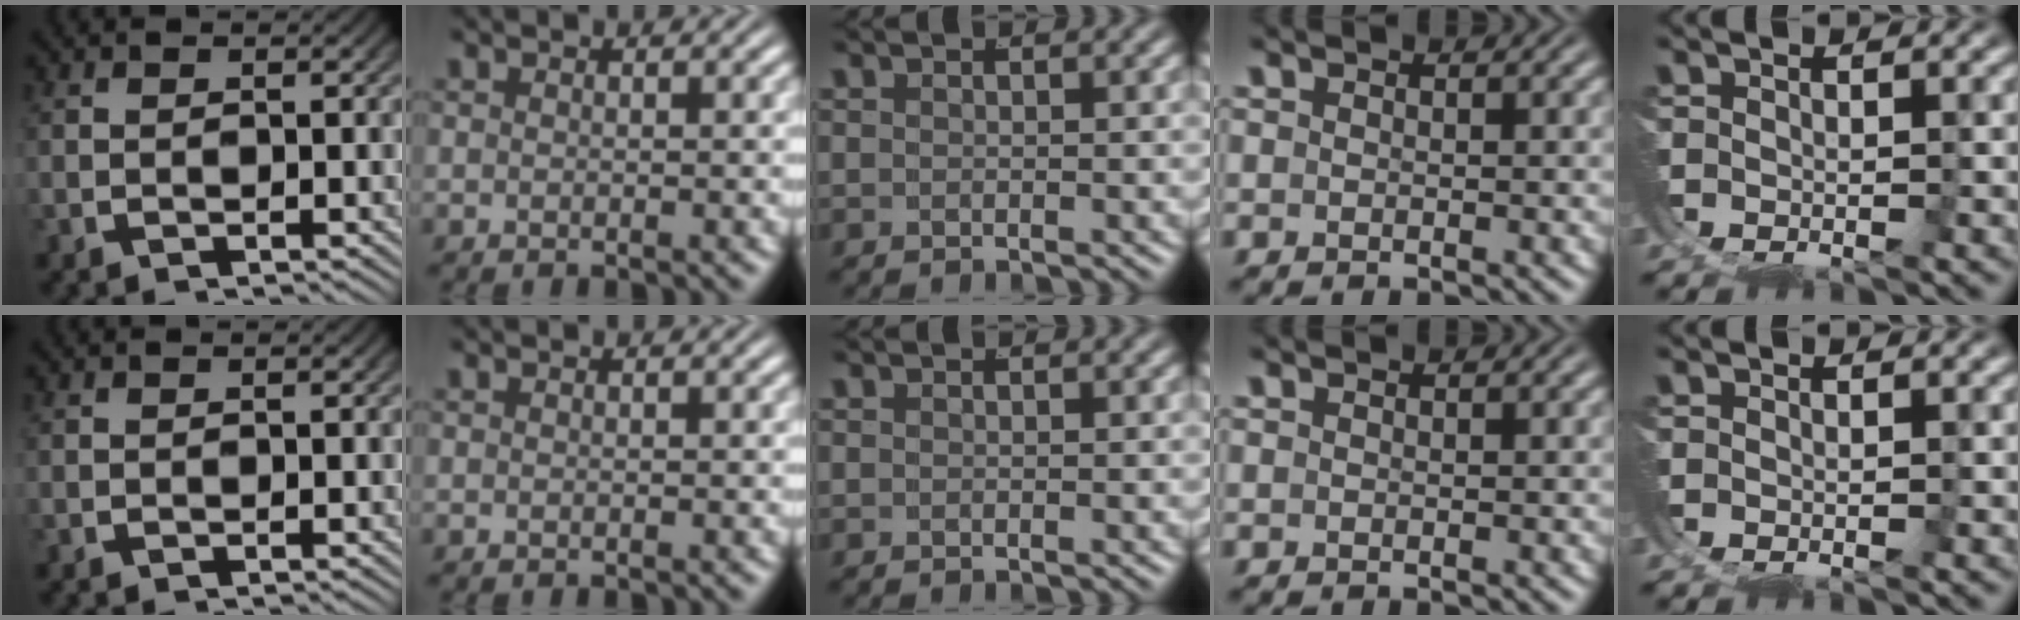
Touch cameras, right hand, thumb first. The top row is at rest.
{}